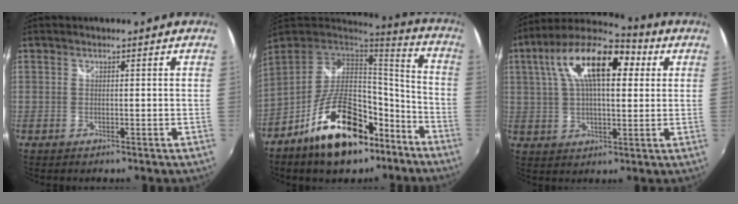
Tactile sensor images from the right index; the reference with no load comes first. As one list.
[{"total": 20.5, "force": [-11.7, 10.1, 13.4], "torque": [-0.237, 0.024, -0.172]}, {"total": 17.8, "force": [5.8, 7.7, 15.0], "torque": [-0.273, 0.037, 0.083]}]